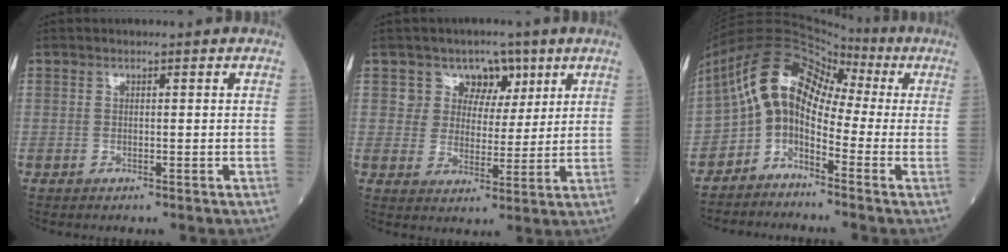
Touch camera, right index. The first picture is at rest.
{"total": 6.3, "force": [3.2, 5.3, 0.9], "torque": [0.001, 0.014, 0.050]}
{"total": 9.7, "force": [-1.3, 6.1, 7.4], "torque": [-0.131, 0.049, -0.034]}